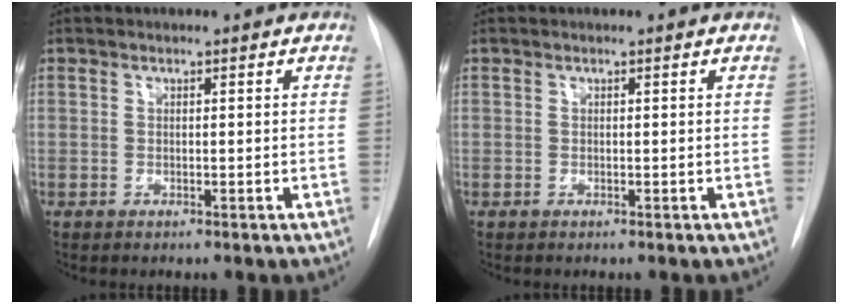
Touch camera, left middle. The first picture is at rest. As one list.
[{"total": 0.0}]